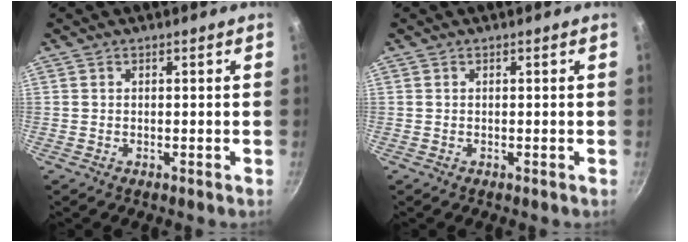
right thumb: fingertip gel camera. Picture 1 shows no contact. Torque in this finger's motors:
{"motor_torque": [-0.05, 0.05, -0.13, -0.10, 0.00]}